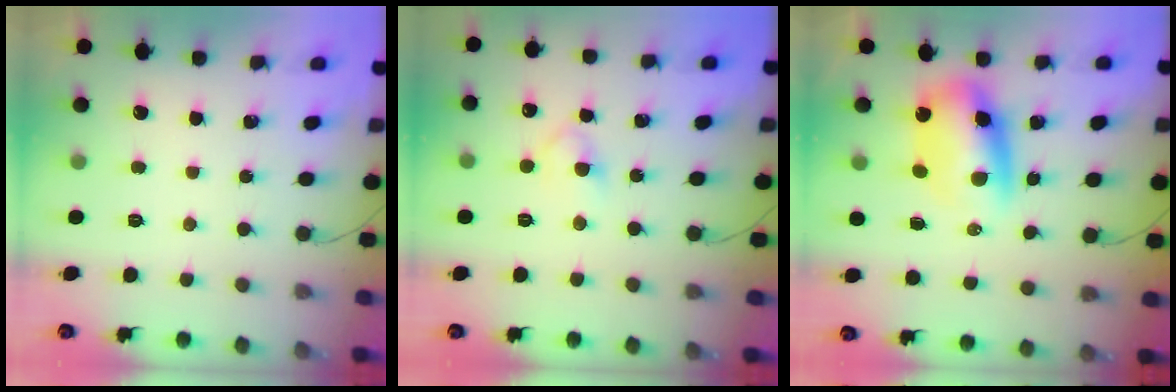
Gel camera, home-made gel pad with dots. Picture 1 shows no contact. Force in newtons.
{"total": 2.9, "press": 2.6, "slide": 1.3}
{"total": 9.2, "press": 9.0, "slide": 2.2}